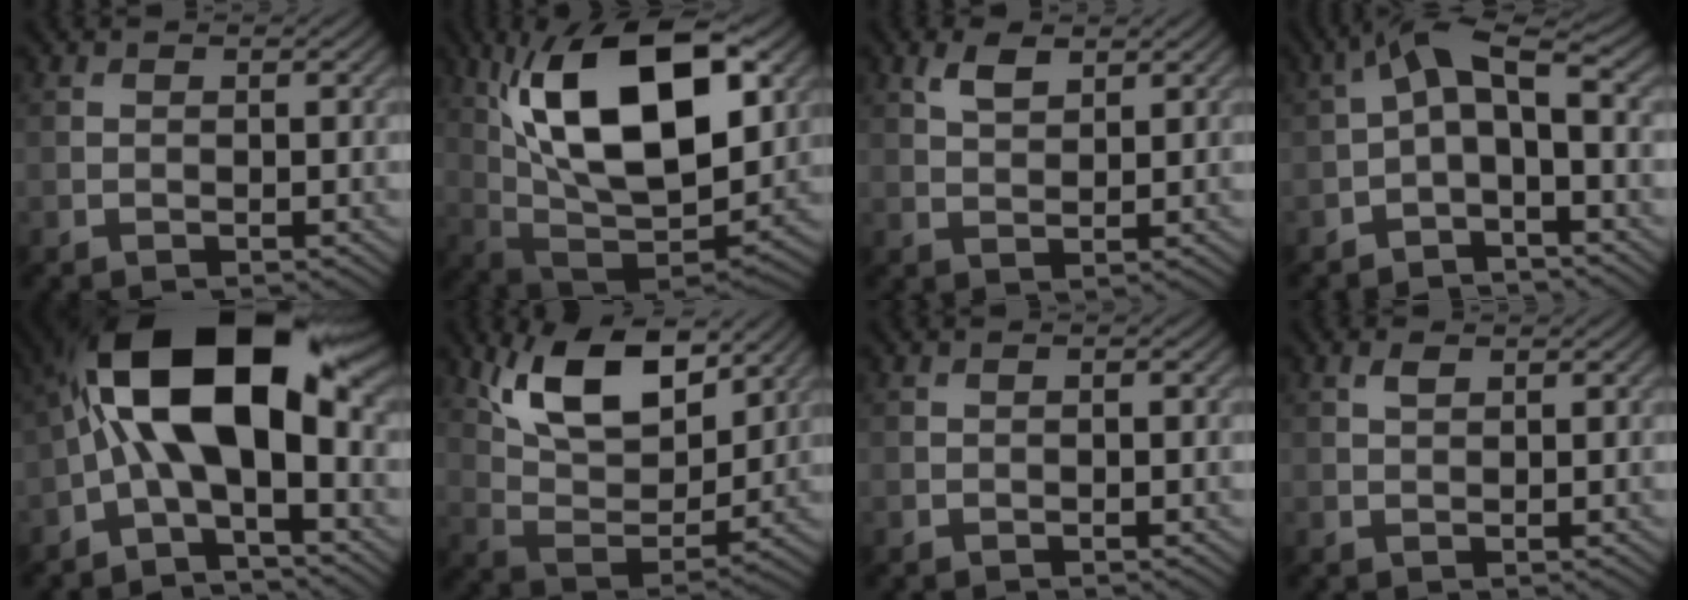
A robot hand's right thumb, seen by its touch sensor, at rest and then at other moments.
{"total": 18.5, "force": [6.0, 8.8, 15.1], "torque": [-0.279, 0.021, 0.098]}
{"total": 3.0, "force": [1.8, 1.4, 2.0], "torque": [-0.044, 0.001, 0.037]}
{"total": 5.6, "force": [-0.6, 2.4, 5.0], "torque": [-0.093, 0.015, -0.021]}
{"total": 16.4, "force": [1.1, 7.5, 14.5], "torque": [-0.256, 0.029, 0.001]}
{"total": 12.7, "force": [7.6, 5.6, 8.5], "torque": [-0.160, -0.007, 0.131]}
{"total": 0.0}
{"total": 1.2, "force": [0.7, 0.5, 0.8], "torque": [-0.019, 0.001, 0.015]}